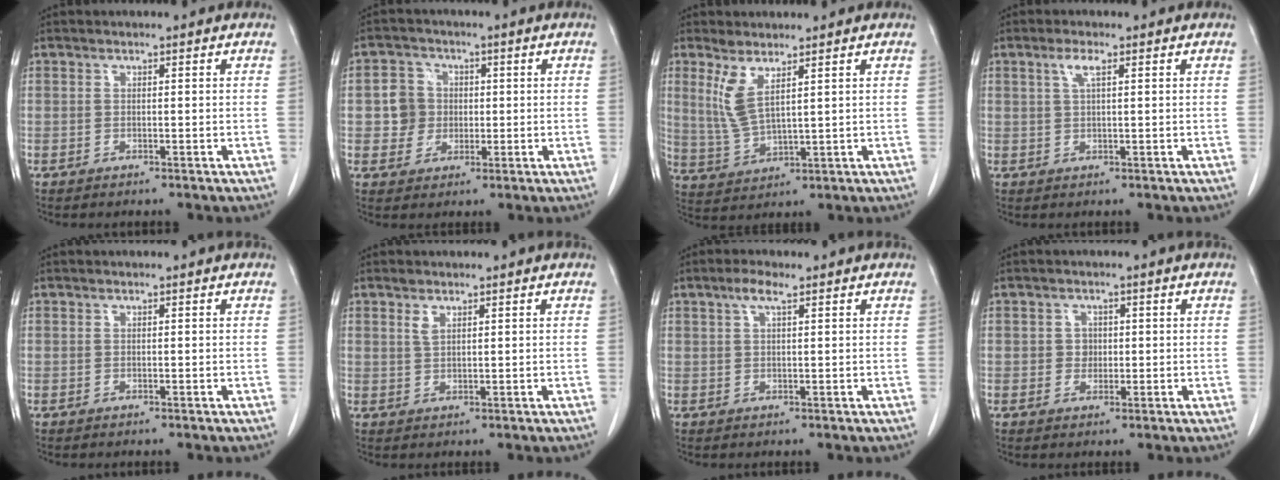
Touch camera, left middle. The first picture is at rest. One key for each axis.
{"total": 4.9, "fx": 0.3, "fy": 4.8, "fz": 1.0, "tx": -0.022, "ty": 0.015, "tz": 0.009}
{"total": 5.8, "fx": 2.9, "fy": 1.1, "fz": 4.9, "tx": -0.118, "ty": -0.010, "tz": 0.069}
{"total": 2.4, "fx": 1.1, "fy": 0.4, "fz": 2.1, "tx": -0.047, "ty": 0.005, "tz": 0.022}
{"total": 0.0}
{"total": 1.6, "fx": 1.1, "fy": 0.6, "fz": 1.0, "tx": -0.023, "ty": 0.003, "tz": 0.024}
{"total": 2.7, "fx": 1.6, "fy": 0.4, "fz": 2.1, "tx": -0.048, "ty": 0.008, "tz": 0.030}
{"total": 1.9, "fx": 0.1, "fy": 1.8, "fz": 0.7, "tx": -0.011, "ty": 0.002, "tz": 0.003}